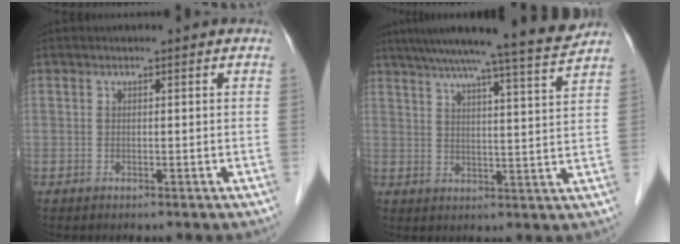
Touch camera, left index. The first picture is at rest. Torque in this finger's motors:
{"motor_torque": [0.28, -0.34, 0.67, 0.16]}